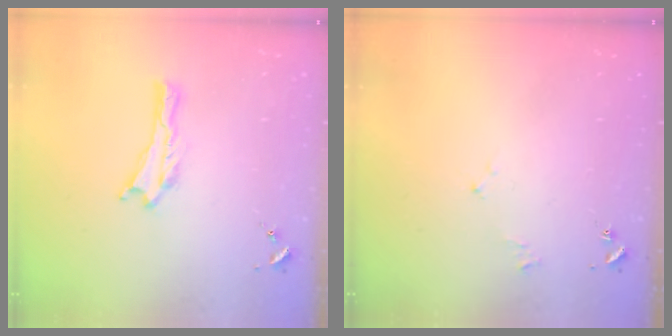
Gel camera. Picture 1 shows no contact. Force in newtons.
{"total": 1.6, "press": 1.5, "slide": 0.3}